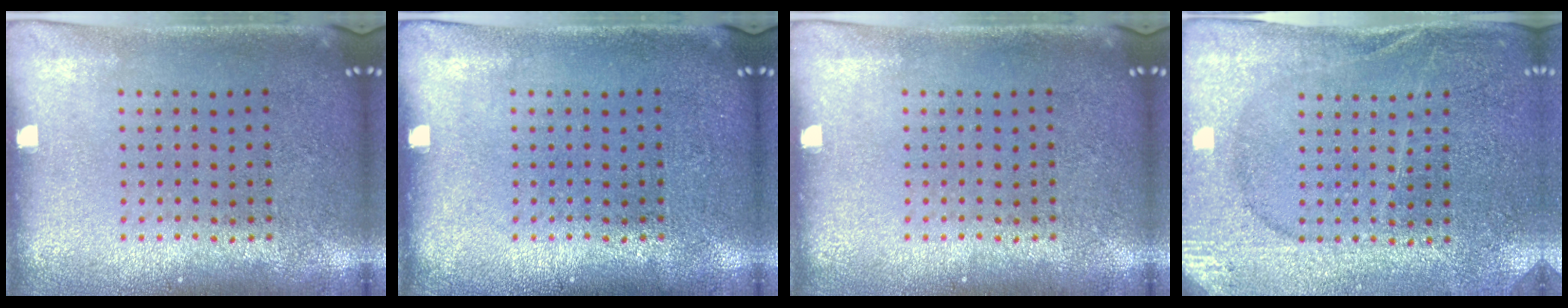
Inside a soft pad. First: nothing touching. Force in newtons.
{"total": 0.0}
{"total": 0.0}
{"total": 2.9, "press": 2.9, "slide": 0.3}